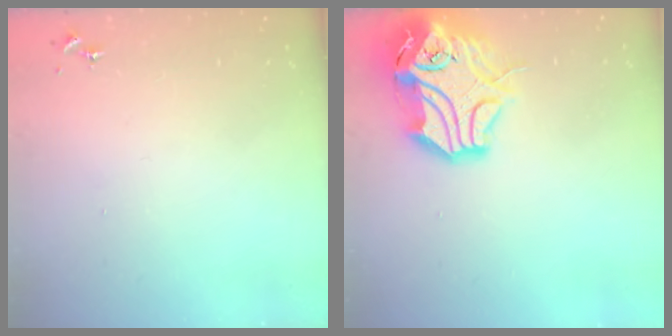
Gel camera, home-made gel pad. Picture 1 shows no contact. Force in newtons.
{"total": 17.9, "press": 17.7, "slide": 2.6}